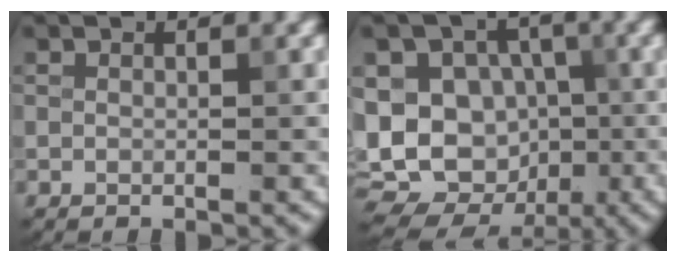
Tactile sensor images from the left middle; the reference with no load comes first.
{"total": 15.2, "force": [-1.9, 13.3, 7.2], "torque": [-0.149, 0.017, -0.036]}